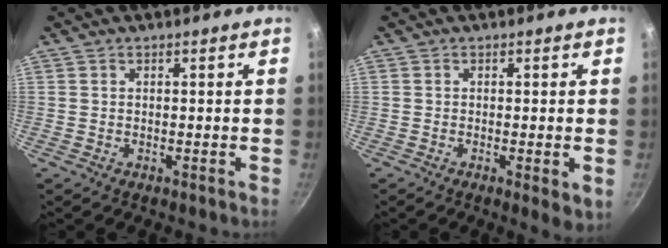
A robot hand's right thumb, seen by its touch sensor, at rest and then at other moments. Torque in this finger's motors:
{"motor_torque": [-0.09, 0.23, -0.13, 0.02, 0.03]}